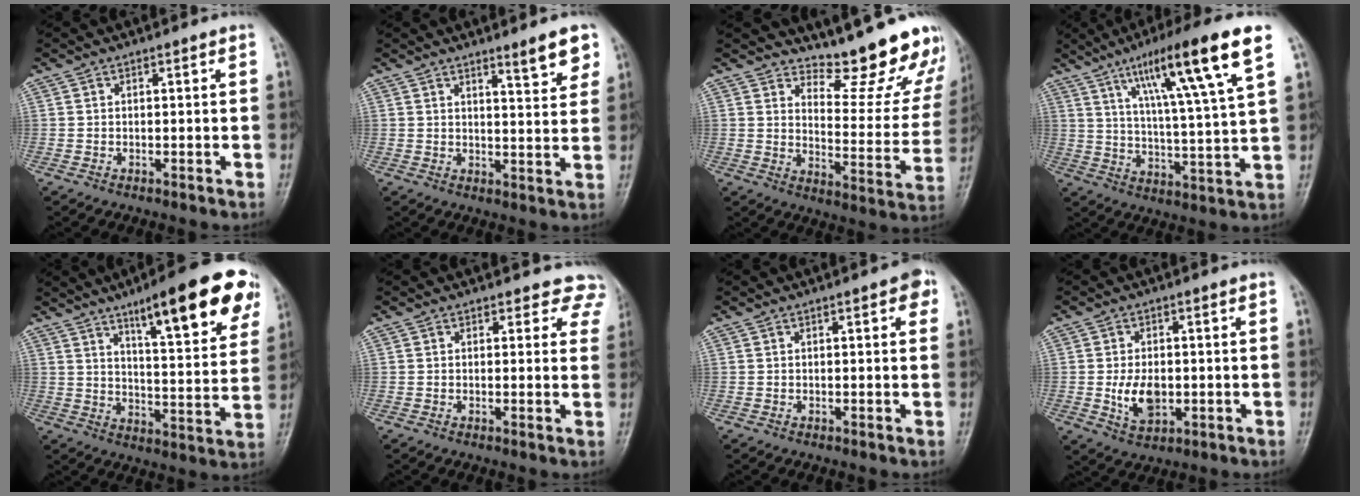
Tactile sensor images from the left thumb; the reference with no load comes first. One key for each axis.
{"total": 6.1, "fx": 4.1, "fy": 1.1, "fz": 4.3, "tx": -0.048, "ty": -0.028, "tz": 0.056}
{"total": 18.2, "fx": 16.3, "fy": 5.0, "fz": 6.4, "tx": -0.035, "ty": -0.159, "tz": 0.196}
{"total": 17.9, "fx": 9.1, "fy": 1.4, "fz": 15.3, "tx": -0.246, "ty": -0.027, "tz": 0.147}
{"total": 19.9, "fx": 11.6, "fy": 4.6, "fz": 15.5, "tx": -0.180, "ty": -0.040, "tz": 0.168}
{"total": 5.8, "fx": 5.0, "fy": 2.9, "fz": 0.0, "tx": 0.055, "ty": -0.018, "tz": 0.025}
{"total": 3.2, "fx": 1.3, "fy": 1.2, "fz": 2.7, "tx": -0.024, "ty": 0.001, "tz": 0.010}
{"total": 6.6, "fx": -0.7, "fy": 4.2, "fz": 5.0, "tx": -0.080, "ty": -0.008, "tz": -0.006}